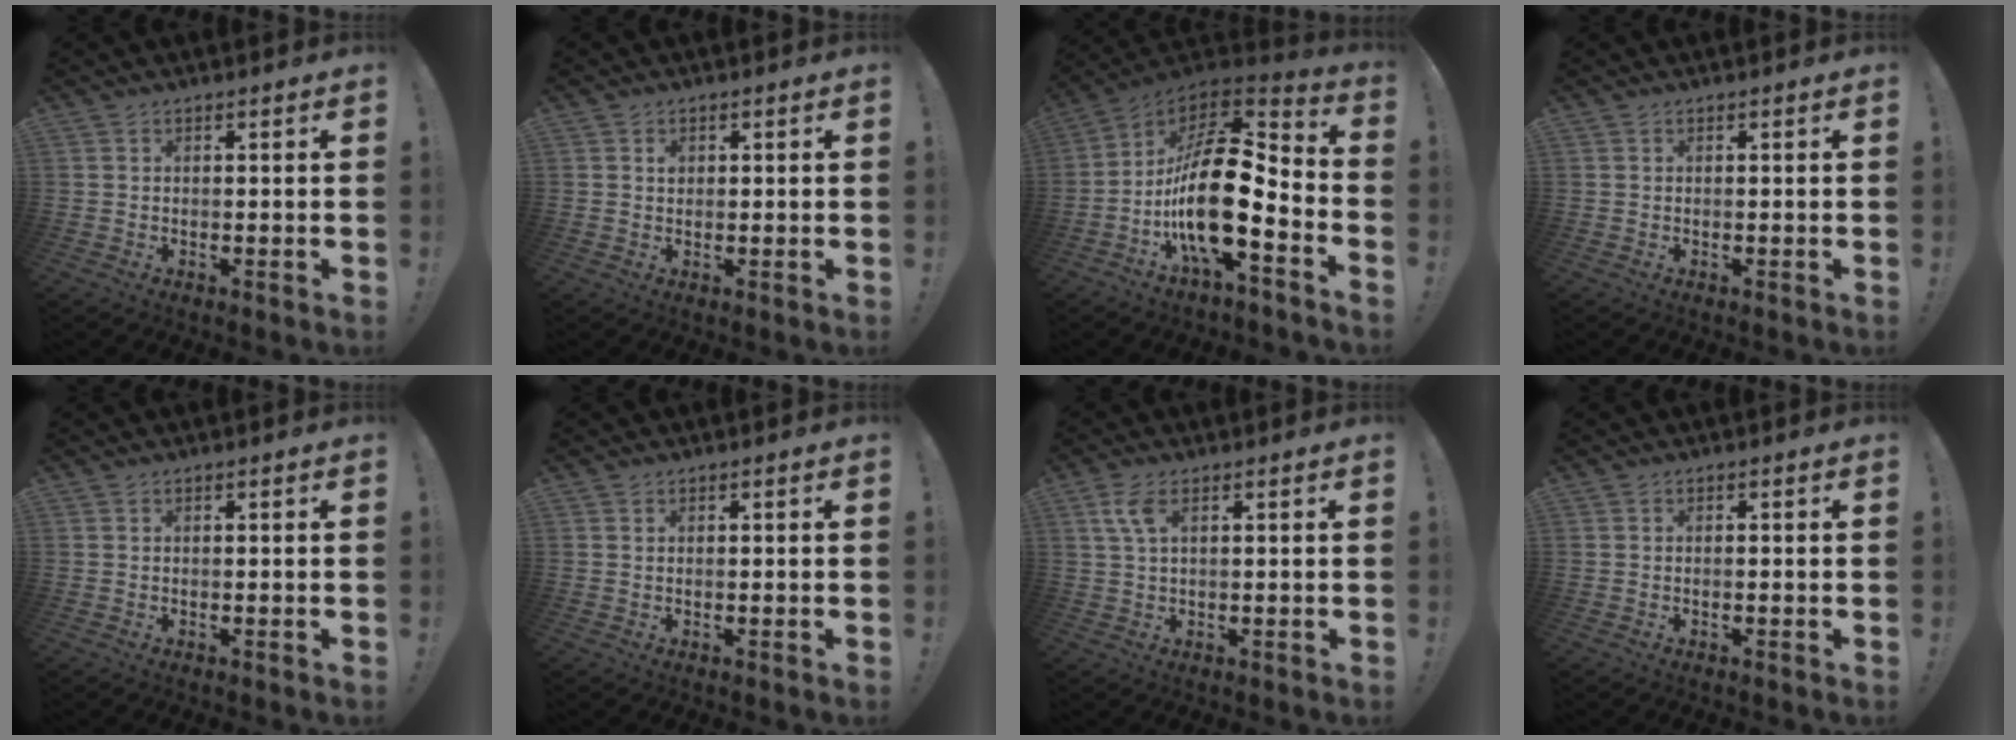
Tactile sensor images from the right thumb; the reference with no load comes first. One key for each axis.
{"total": 1.2, "fx": 0.5, "fy": 0.9, "fz": 0.5, "tx": 0.007, "ty": -0.005, "tz": 0.006}
{"total": 23.2, "fx": -5.0, "fy": 9.1, "fz": 20.8, "tx": -0.393, "ty": 0.020, "tz": -0.086}
{"total": 0.0}
{"total": 0.0}
{"total": 0.5, "fx": 0.5, "fy": 0.0, "fz": 0.3, "tx": -0.005, "ty": -0.001, "tz": 0.010}
{"total": 4.9, "fx": 1.9, "fy": 2.1, "fz": 4.1, "tx": -0.074, "ty": 0.001, "tz": 0.034}
{"total": 0.0}